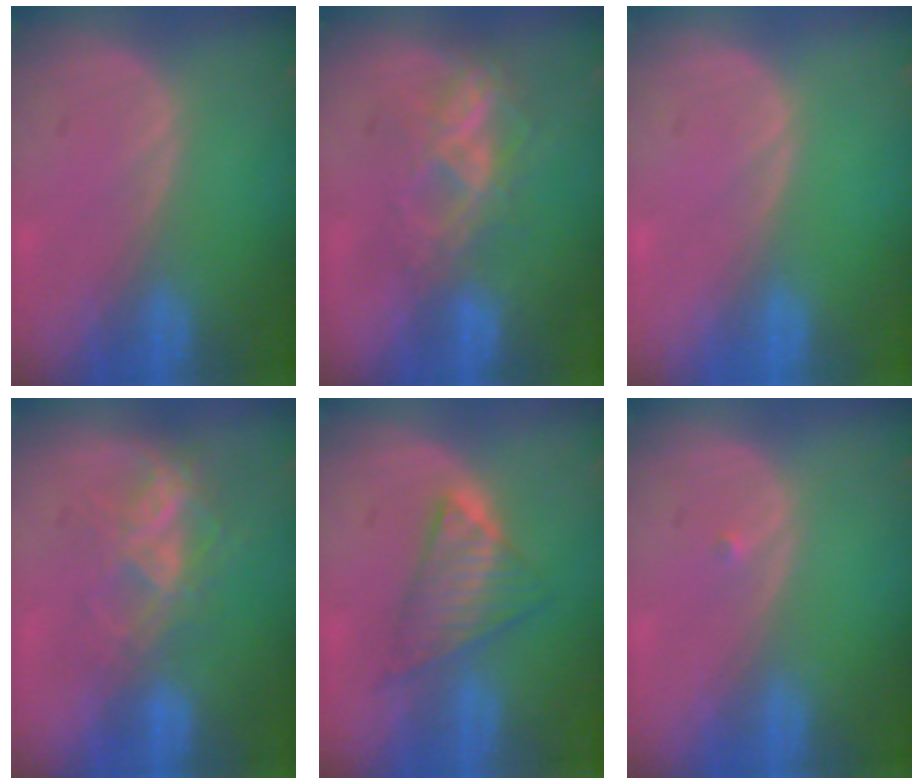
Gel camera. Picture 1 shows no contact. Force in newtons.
{"total": 6.9, "press": 6.0, "slide": 3.3}
{"total": 0.0}
{"total": 7.1, "press": 6.0, "slide": 3.7}
{"total": 6.1, "press": 6.0, "slide": 1.0}
{"total": 0.5, "press": 0.4, "slide": 0.3}